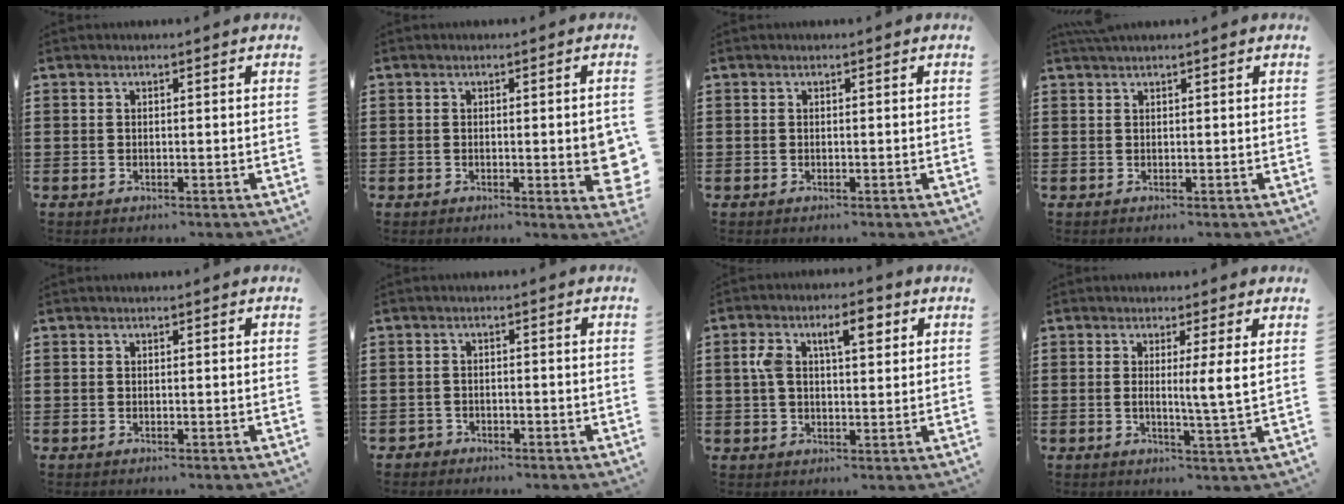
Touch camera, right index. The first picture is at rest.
{"total": 4.3, "force": [-0.2, 1.0, 4.1], "torque": [-0.053, -0.007, -0.005]}
{"total": 0.0}
{"total": 0.7, "force": [0.7, 0.2, 0.2], "torque": [-0.005, 0.001, 0.013]}
{"total": 0.0}
{"total": 1.5, "force": [-1.4, 0.6, 0.0], "torque": [-0.004, 0.001, -0.032]}
{"total": 6.8, "force": [2.4, 3.0, 5.6], "torque": [-0.104, 0.009, 0.034]}
{"total": 4.5, "force": [1.0, -0.9, 4.3], "torque": [-0.076, -0.015, 0.013]}